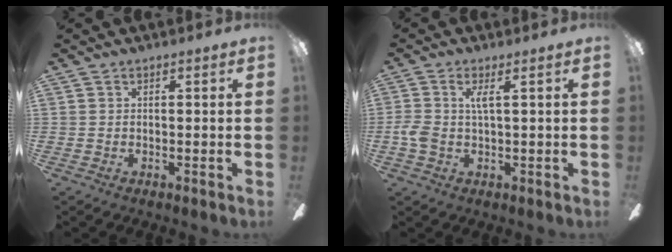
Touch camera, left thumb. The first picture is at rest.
{"total": 4.5, "force": [0.5, 1.4, 4.3], "torque": [-0.097, -0.002, 0.003]}